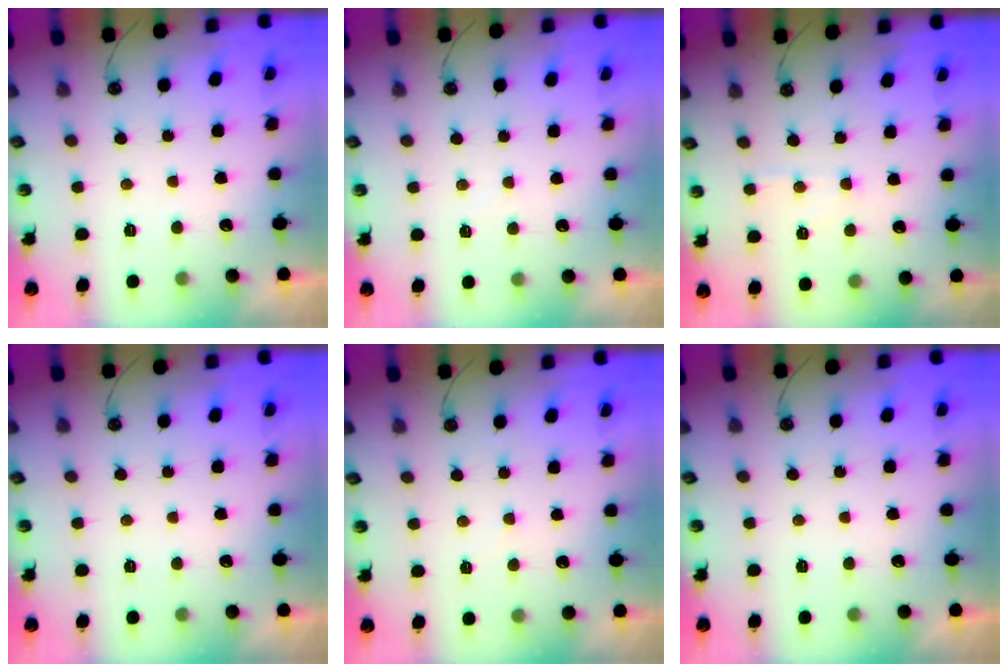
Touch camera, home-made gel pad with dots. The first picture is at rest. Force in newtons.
{"total": 3.9, "press": 3.9, "slide": 0.5}
{"total": 5.2, "press": 5.1, "slide": 0.7}
{"total": 0.0}
{"total": 2.3, "press": 2.3, "slide": 0.4}
{"total": 0.0}